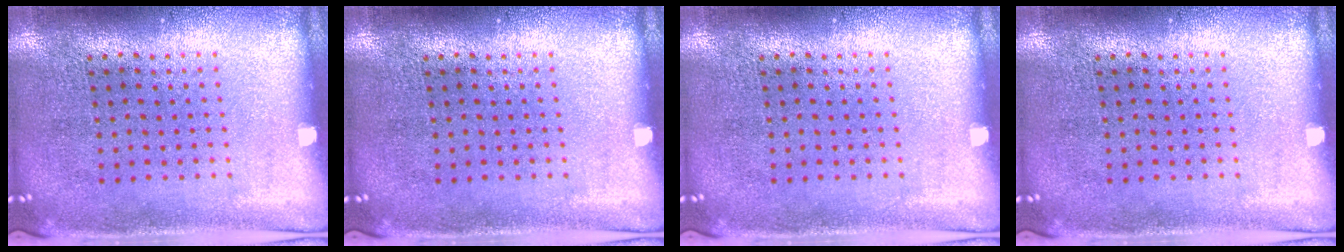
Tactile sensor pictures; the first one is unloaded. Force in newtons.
{"total": 0.0}
{"total": 0.0}
{"total": 0.0}